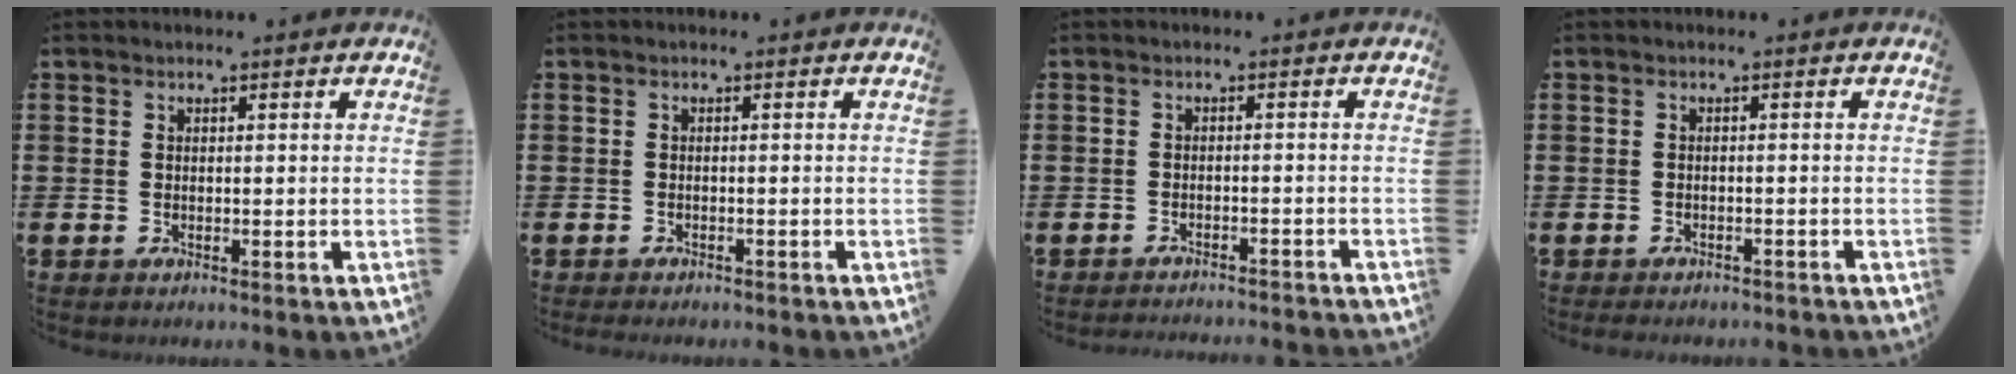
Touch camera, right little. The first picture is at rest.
{"total": 0.0}
{"total": 1.6, "force": [-1.6, -0.2, -0.1], "torque": [-0.001, 0.005, -0.033]}
{"total": 0.7, "force": [-0.6, 0.2, 0.2], "torque": [-0.006, -0.002, -0.012]}